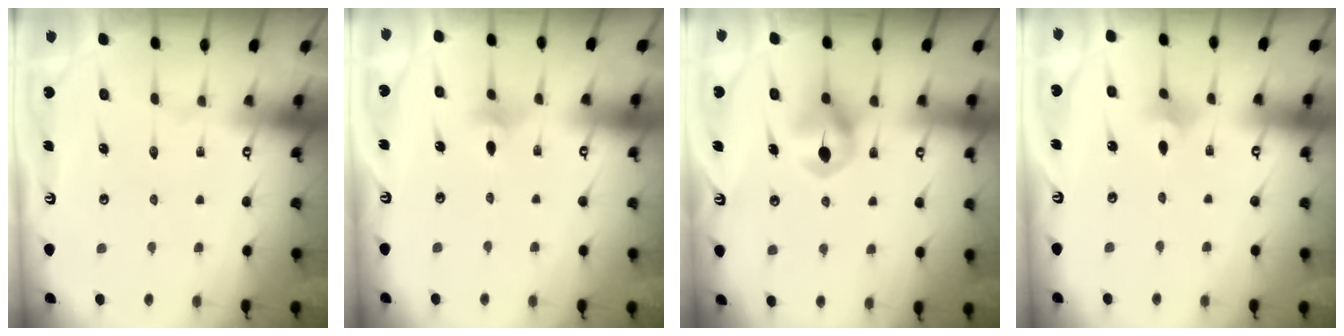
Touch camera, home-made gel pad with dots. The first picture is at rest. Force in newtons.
{"total": 2.7, "press": 2.6, "slide": 0.5}
{"total": 7.4, "press": 7.3, "slide": 0.3}
{"total": 2.1, "press": 2.1, "slide": 0.4}